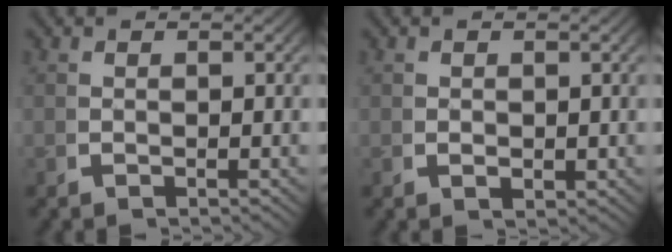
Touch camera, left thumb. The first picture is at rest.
{"total": 1.3, "force": [0.2, 1.1, 0.7], "torque": [-0.014, -0.009, 0.009]}